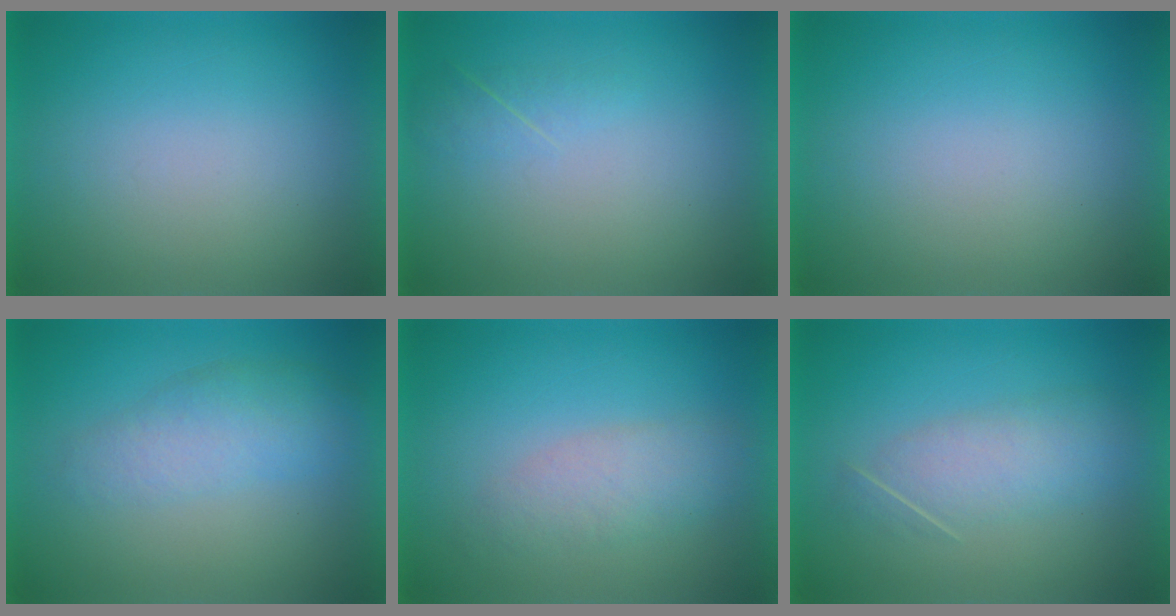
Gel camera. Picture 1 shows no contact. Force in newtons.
{"total": 1.9}
{"total": 0.0}
{"total": 3.0}
{"total": 2.9}
{"total": 3.3}